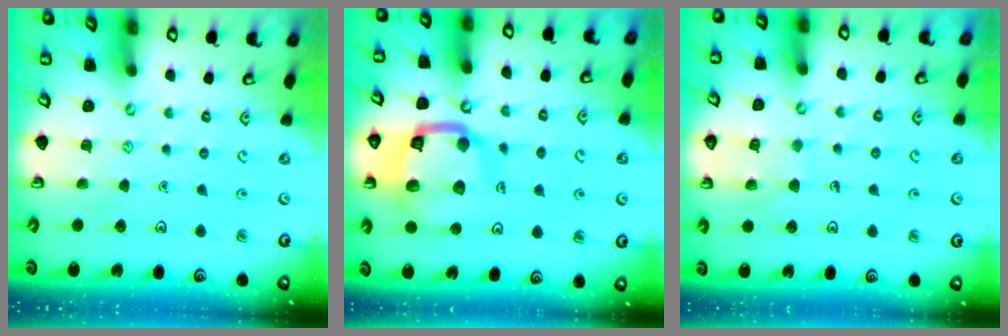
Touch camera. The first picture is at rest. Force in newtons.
{"total": 16.3, "press": 16.2, "slide": 1.8}
{"total": 5.1, "press": 5.0, "slide": 0.4}